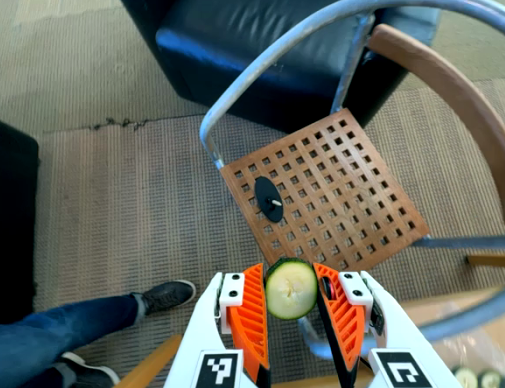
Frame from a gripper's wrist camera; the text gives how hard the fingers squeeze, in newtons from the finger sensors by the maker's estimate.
{"total": 7.2, "left": 6.9, "right": 7.4}